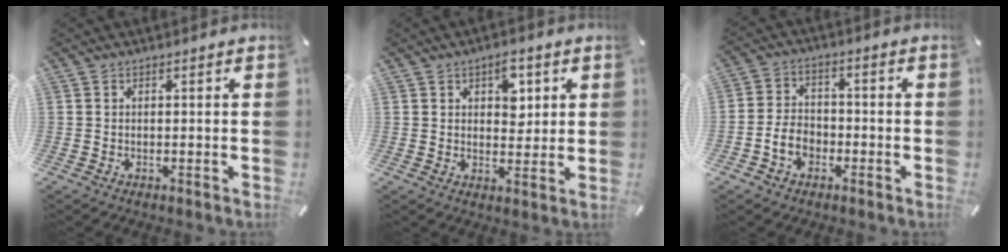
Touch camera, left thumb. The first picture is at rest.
{"total": 5.8, "force": [2.3, 3.8, 3.7], "torque": [-0.031, -0.009, 0.031]}
{"total": 6.5, "force": [-2.8, 5.1, 3.0], "torque": [-0.061, 0.019, -0.050]}